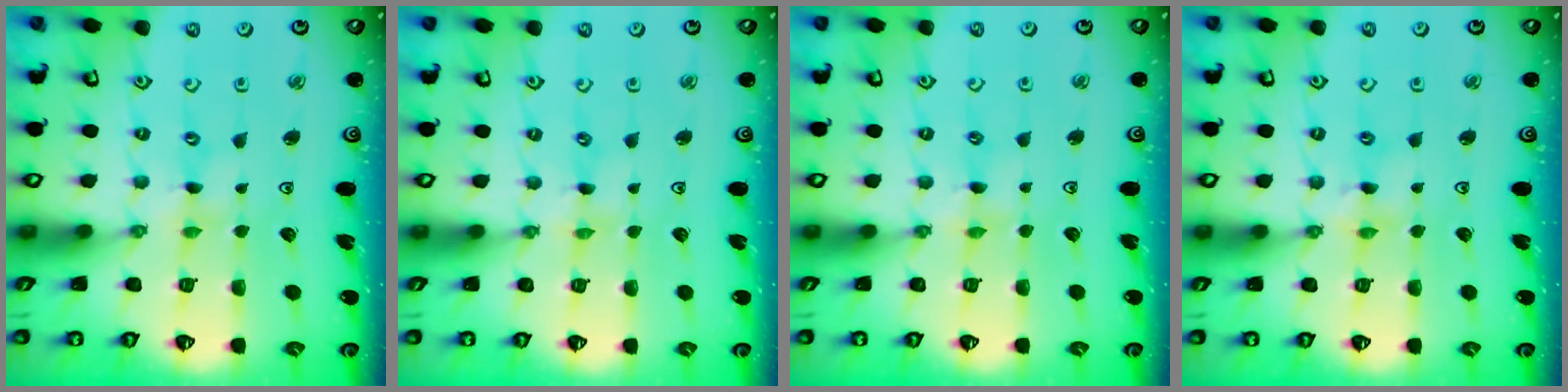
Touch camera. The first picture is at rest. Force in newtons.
{"total": 0.0}
{"total": 3.0, "press": 2.9, "slide": 0.4}
{"total": 2.9, "press": 2.9, "slide": 0.3}